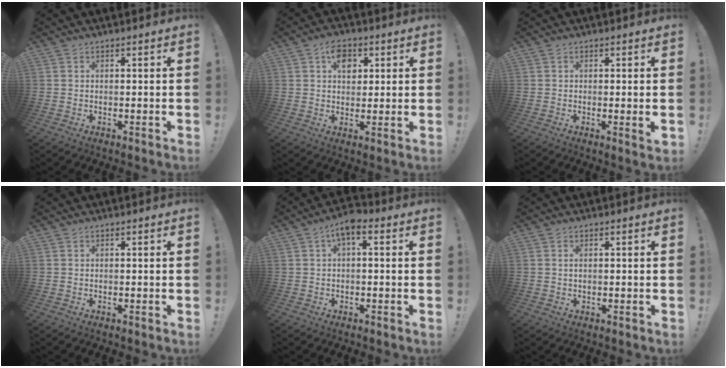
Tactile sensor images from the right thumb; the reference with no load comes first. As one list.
[{"total": 7.0, "force": [2.7, 4.9, 4.2], "torque": [-0.056, -0.001, 0.047]}, {"total": 2.1, "force": [0.1, 0.0, 2.1], "torque": [-0.024, -0.008, 0.001]}, {"total": 0.0}, {"total": 5.0, "force": [1.3, 1.7, 4.5], "torque": [-0.069, -0.007, 0.019]}, {"total": 0.8, "force": [0.1, 0.2, 0.7], "torque": [-0.017, 0.002, 0.002]}]